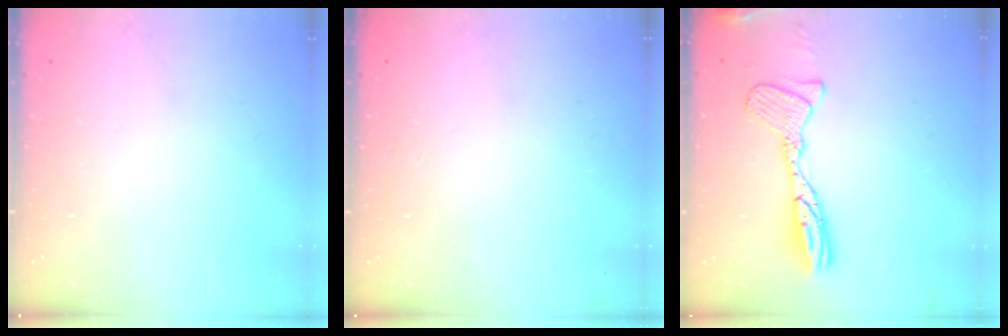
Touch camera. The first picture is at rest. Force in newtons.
{"total": 0.0}
{"total": 14.4, "press": 14.4, "slide": 1.4}